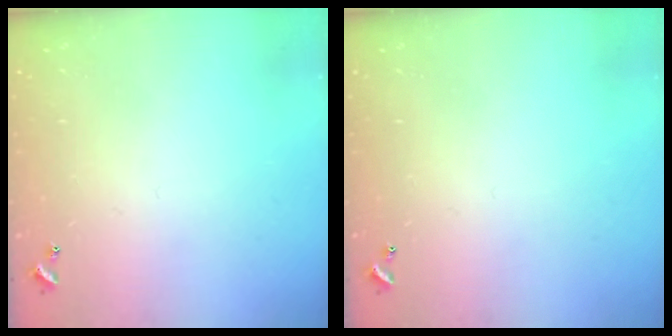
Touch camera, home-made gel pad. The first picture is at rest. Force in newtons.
{"total": 0.0}